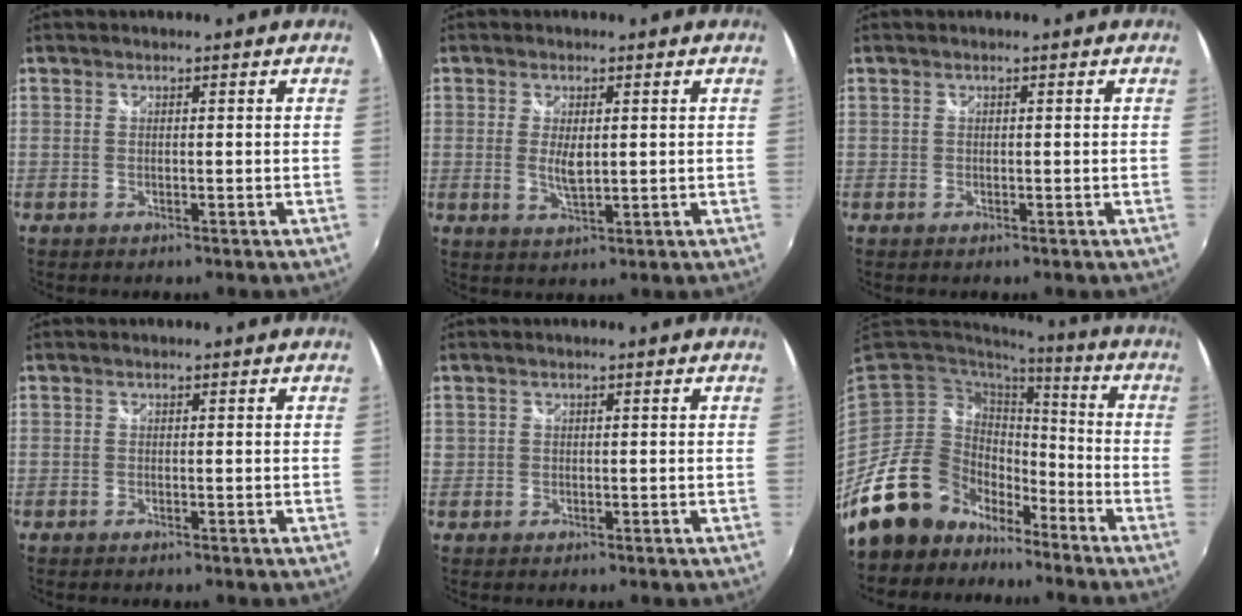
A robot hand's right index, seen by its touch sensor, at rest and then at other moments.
{"total": 3.8, "force": [0.3, 1.6, 3.4], "torque": [-0.063, -0.007, 0.008]}
{"total": 0.0}
{"total": 0.0}
{"total": 1.0, "force": [0.2, 1.0, 0.1], "torque": [0.001, 0.000, 0.000]}
{"total": 18.4, "force": [-12.9, 11.8, 5.8], "torque": [-0.146, 0.014, -0.209]}